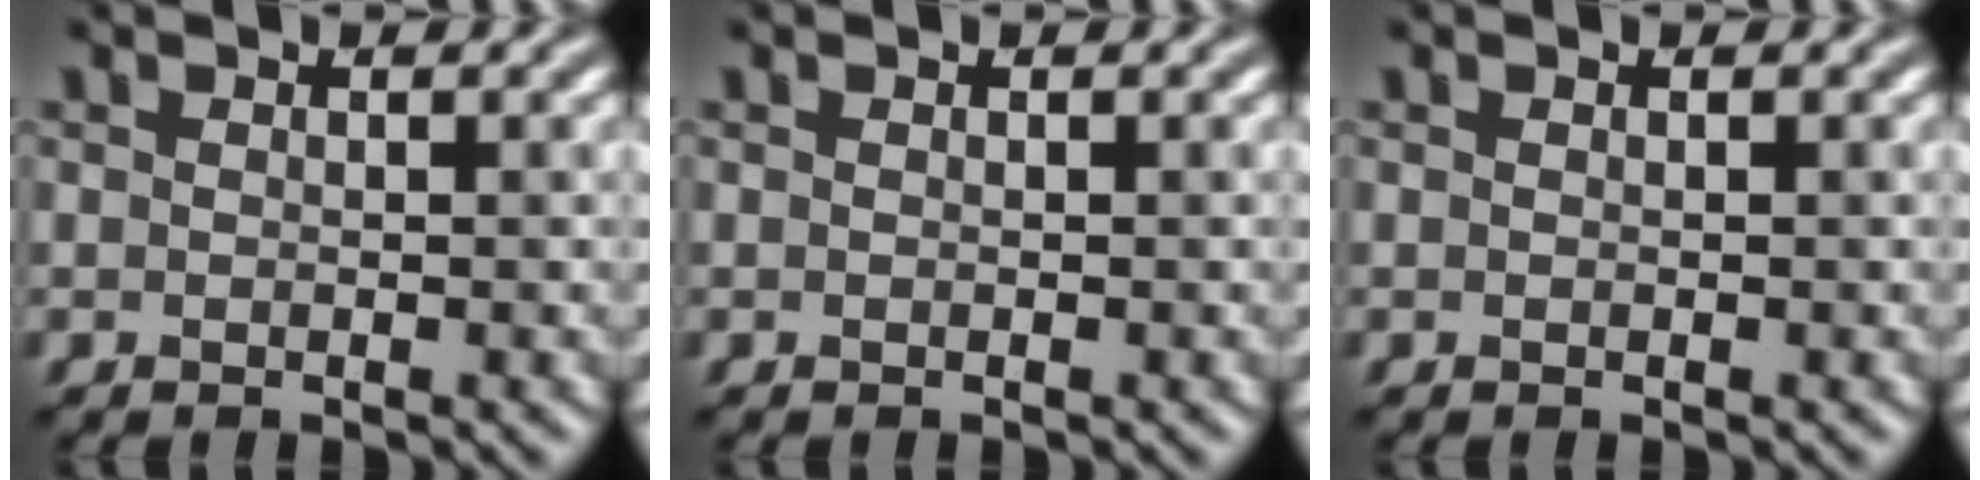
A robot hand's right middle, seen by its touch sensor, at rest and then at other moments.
{"total": 0.0}
{"total": 0.0}